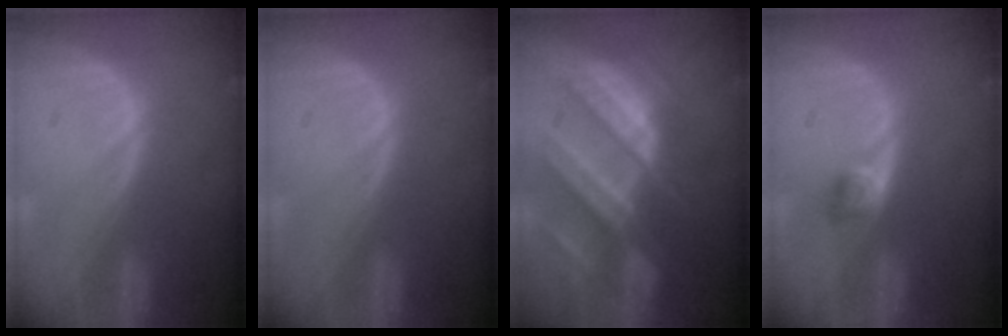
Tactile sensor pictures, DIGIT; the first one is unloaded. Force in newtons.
{"total": 0.0}
{"total": 10.4, "press": 9.1, "slide": 5.0}
{"total": 2.6, "press": 2.4, "slide": 1.0}